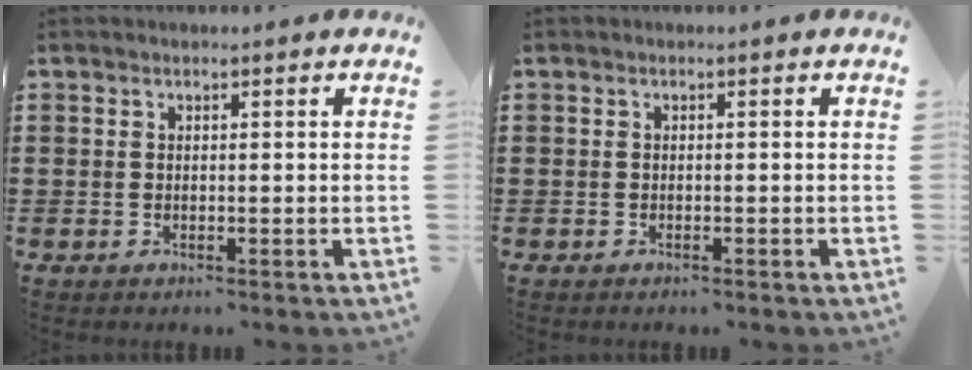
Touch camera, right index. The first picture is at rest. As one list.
[{"total": 0.0}]